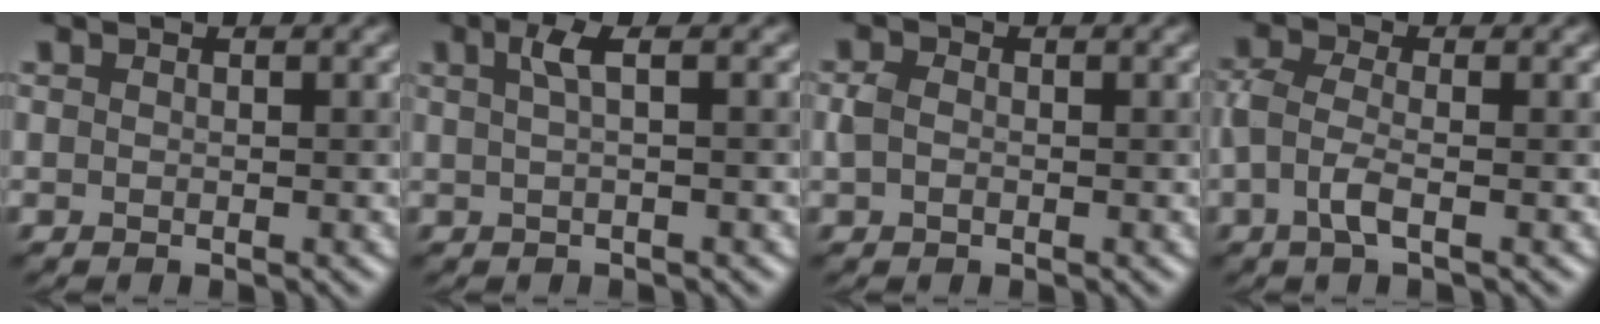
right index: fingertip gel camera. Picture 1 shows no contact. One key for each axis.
{"total": 2.1, "fx": 0.5, "fy": 0.5, "fz": 2.0, "tx": -0.033, "ty": 0.011, "tz": 0.011}
{"total": 1.2, "fx": -0.2, "fy": 1.0, "fz": 0.5, "tx": -0.012, "ty": 0.011, "tz": 0.001}
{"total": 2.4, "fx": -0.8, "fy": 1.0, "fz": 2.1, "tx": -0.053, "ty": 0.010, "tz": -0.015}